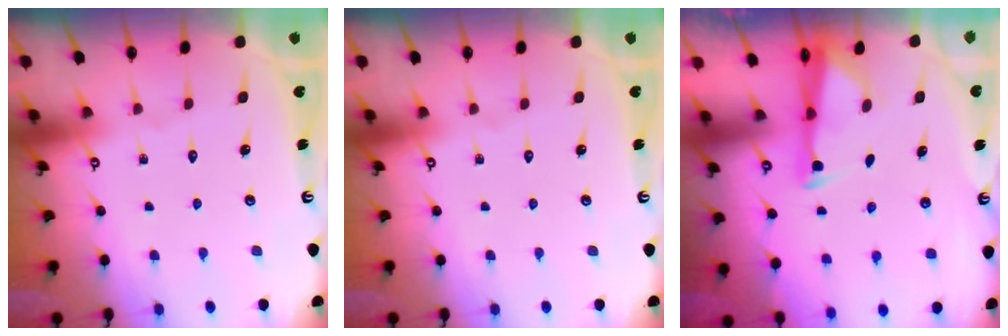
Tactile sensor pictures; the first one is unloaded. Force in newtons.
{"total": 0.0}
{"total": 2.9, "press": 2.8, "slide": 0.8}